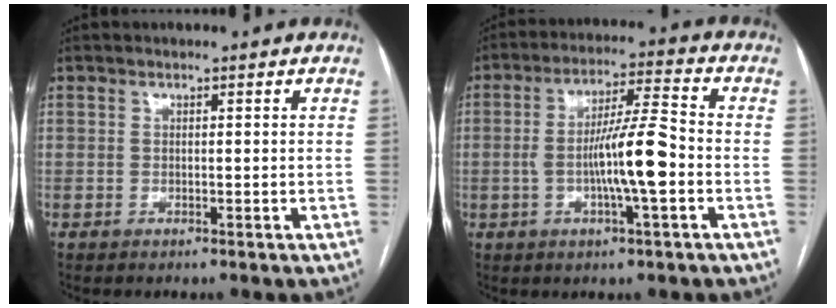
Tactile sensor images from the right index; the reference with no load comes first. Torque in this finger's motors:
{"motor_torque": [1.23, -0.10, 0.68, 0.18]}